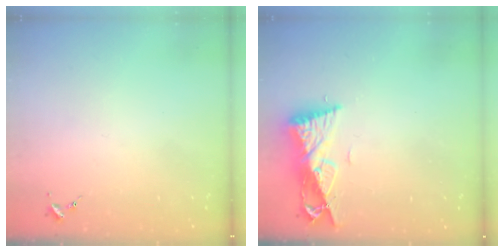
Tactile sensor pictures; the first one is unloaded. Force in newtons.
{"total": 9.7, "press": 9.7, "slide": 0.7}